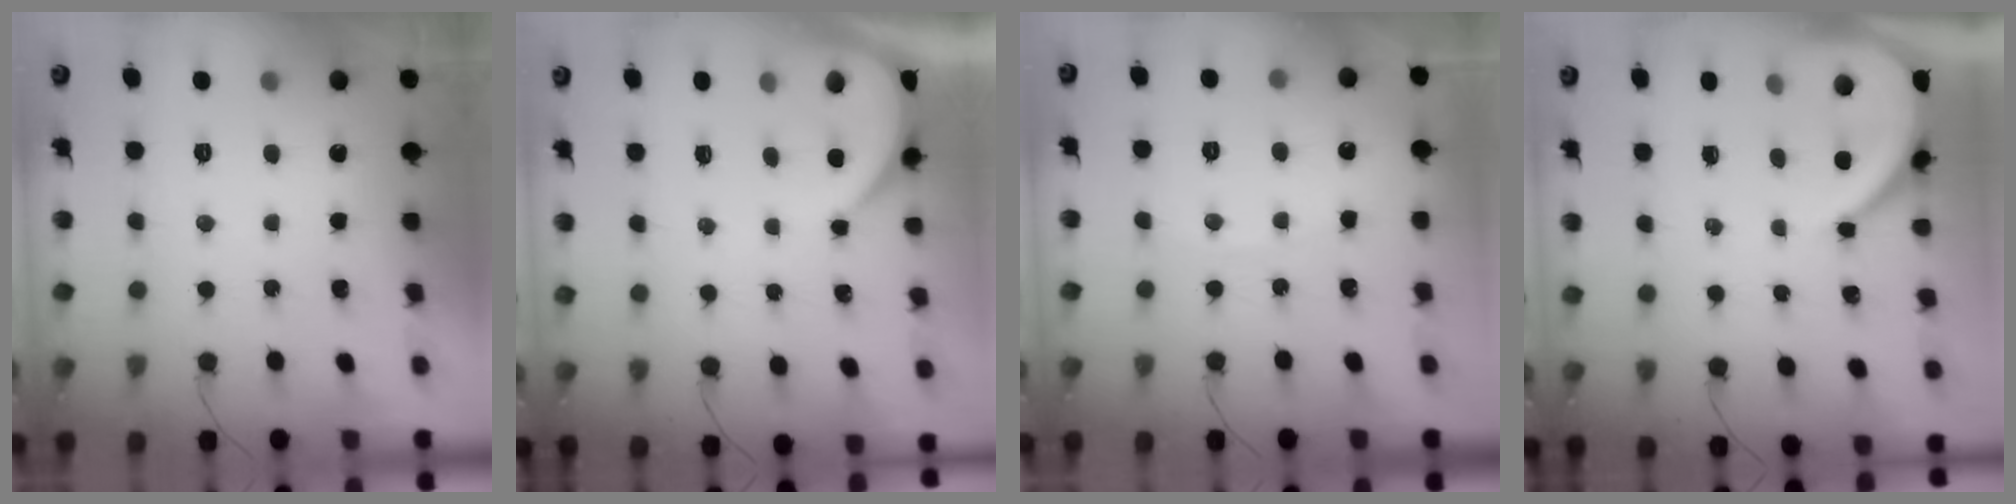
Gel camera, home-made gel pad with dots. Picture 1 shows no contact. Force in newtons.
{"total": 3.9, "press": 3.9, "slide": 0.5}
{"total": 3.2, "press": 3.2, "slide": 0.4}
{"total": 7.5, "press": 7.4, "slide": 0.9}